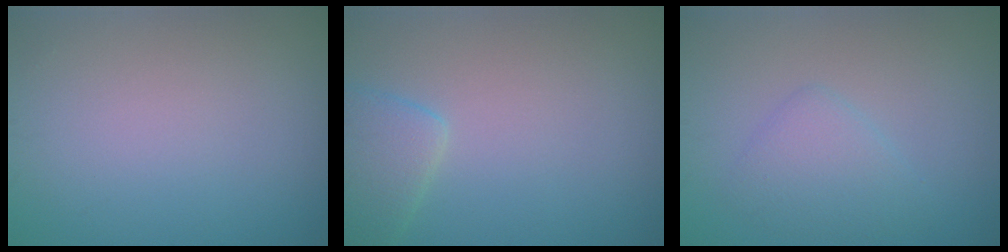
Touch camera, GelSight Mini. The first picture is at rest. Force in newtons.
{"total": 2.8, "press": 2.7, "slide": 0.3}
{"total": 2.6, "press": 2.6, "slide": 0.2}